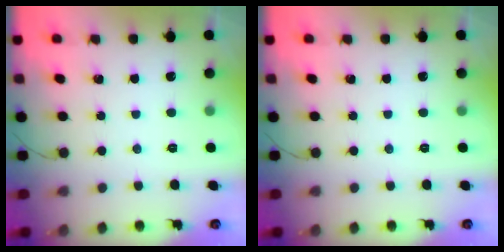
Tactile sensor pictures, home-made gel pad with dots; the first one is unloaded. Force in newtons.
{"total": 0.0}